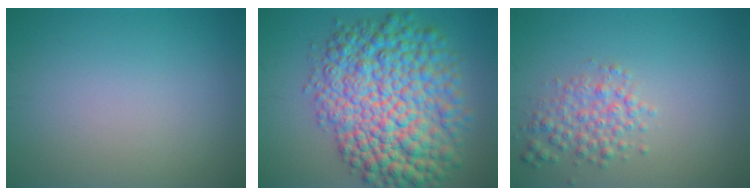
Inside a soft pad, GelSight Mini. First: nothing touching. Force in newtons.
{"total": 12.3, "press": 12.3, "slide": 0.2}
{"total": 2.8, "press": 2.8, "slide": 0.1}